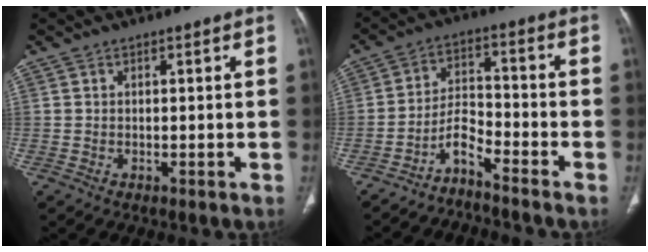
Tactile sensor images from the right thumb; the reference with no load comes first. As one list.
[{"total": 5.1, "force": [-4.6, 1.0, 2.0], "torque": [-0.038, 0.054, -0.089]}]